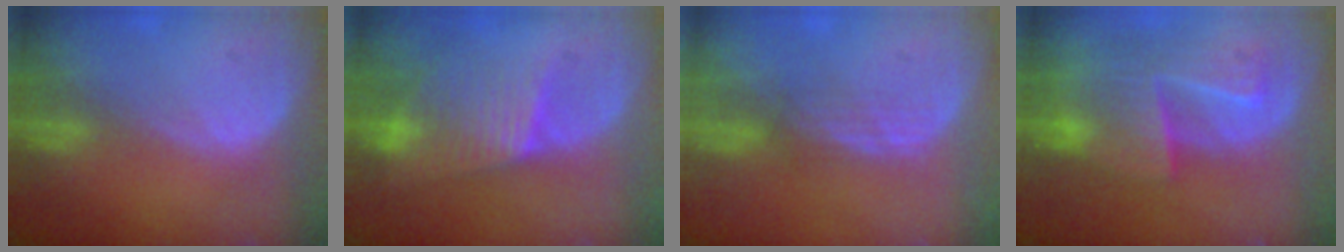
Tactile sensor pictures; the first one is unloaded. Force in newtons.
{"total": 6.5, "press": 6.4, "slide": 1.1}
{"total": 2.4, "press": 2.3, "slide": 0.5}
{"total": 9.1, "press": 8.2, "slide": 3.9}